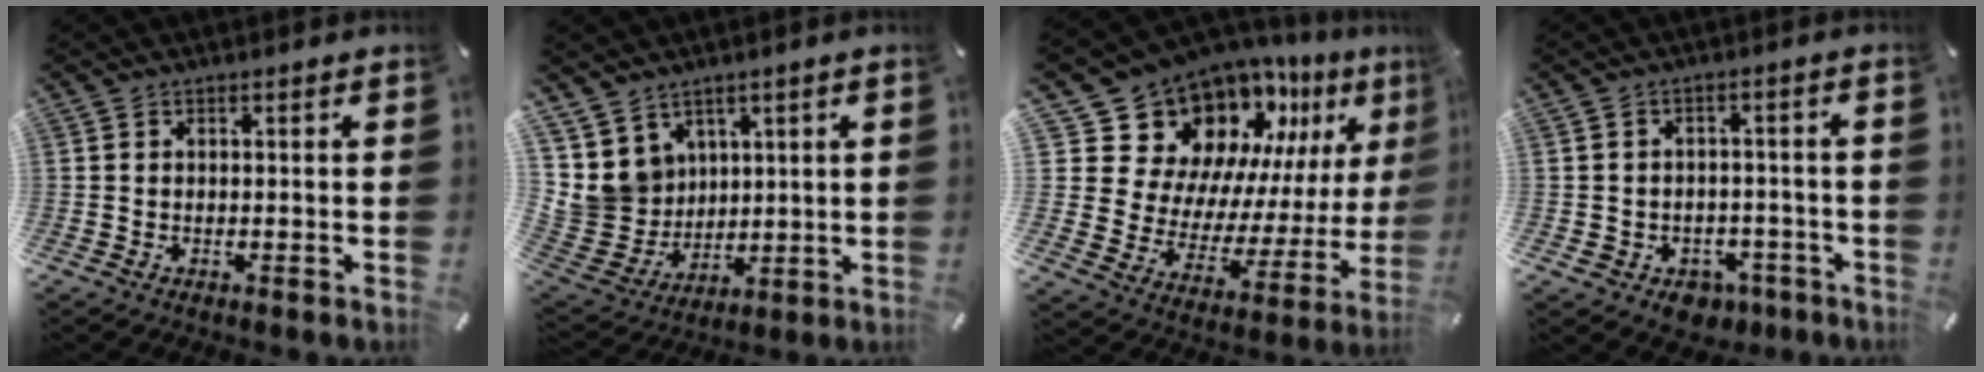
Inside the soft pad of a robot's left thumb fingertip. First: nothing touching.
{"total": 10.1, "force": [4.6, 8.9, 1.1], "torque": [-0.054, -0.044, 0.097]}
{"total": 18.0, "force": [14.3, 10.1, 4.2], "torque": [-0.077, -0.143, 0.268]}
{"total": 4.9, "force": [-2.3, 4.1, 1.4], "torque": [-0.017, 0.017, -0.040]}